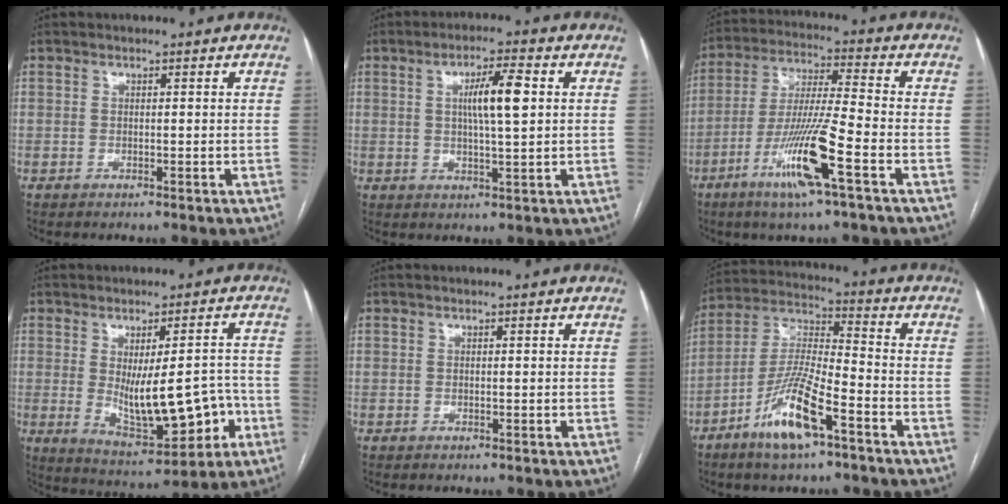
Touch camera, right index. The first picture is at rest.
{"total": 6.8, "force": [1.3, 0.6, 6.7], "torque": [-0.115, 0.005, 0.022]}
{"total": 13.1, "force": [-6.0, -0.3, 11.6], "torque": [-0.231, -0.018, -0.115]}
{"total": 13.3, "force": [-2.4, 4.4, 12.3], "torque": [-0.180, -0.004, -0.017]}
{"total": 0.0}
{"total": 12.4, "force": [-6.8, 2.1, 10.2], "torque": [-0.209, -0.008, -0.130]}